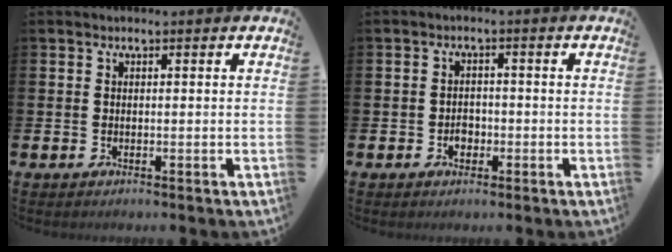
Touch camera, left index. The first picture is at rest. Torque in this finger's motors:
{"motor_torque": [0.05, -0.01, 0.01, 0.00]}